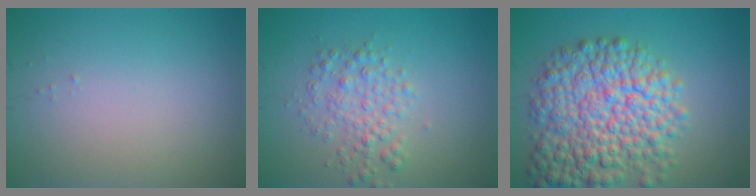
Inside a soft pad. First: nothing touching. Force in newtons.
{"total": 2.9, "press": 2.9, "slide": 0.0}
{"total": 10.3, "press": 10.3, "slide": 0.4}